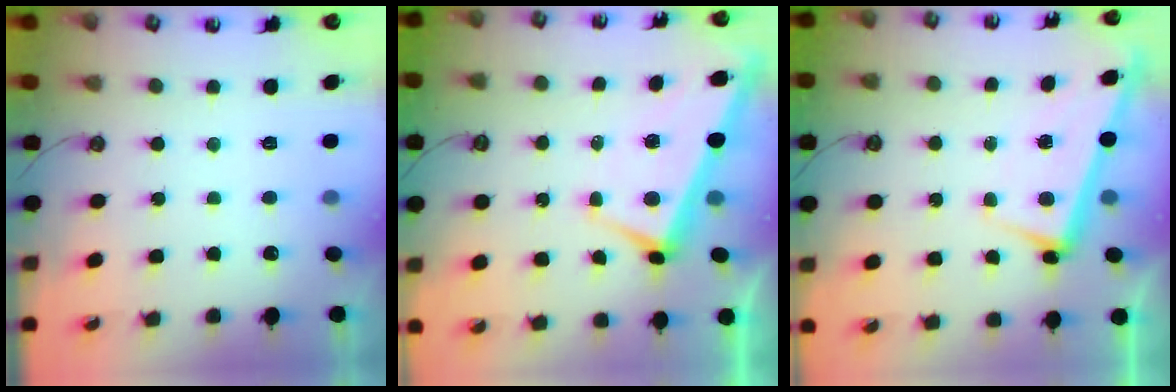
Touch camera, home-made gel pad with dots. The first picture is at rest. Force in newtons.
{"total": 2.5, "press": 2.3, "slide": 0.9}
{"total": 2.9, "press": 2.9, "slide": 0.4}